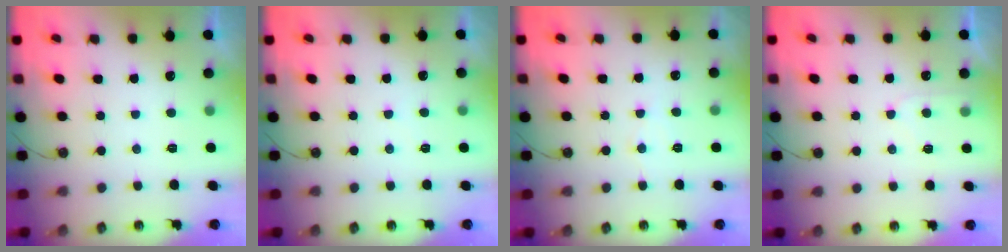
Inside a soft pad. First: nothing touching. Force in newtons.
{"total": 1.7, "press": 1.6, "slide": 0.4}
{"total": 4.8, "press": 4.7, "slide": 0.9}
{"total": 4.7, "press": 4.6, "slide": 0.5}